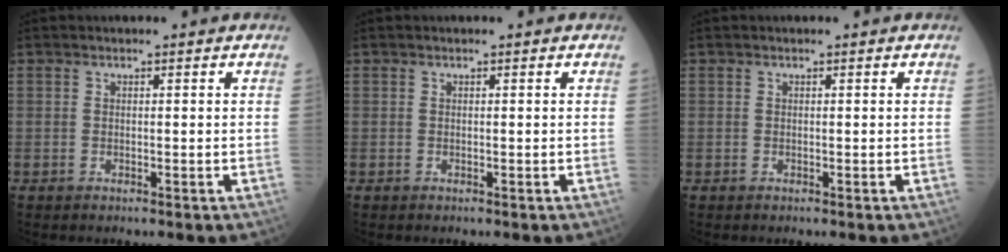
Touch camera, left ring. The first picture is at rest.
{"total": 0.0}
{"total": 0.0}